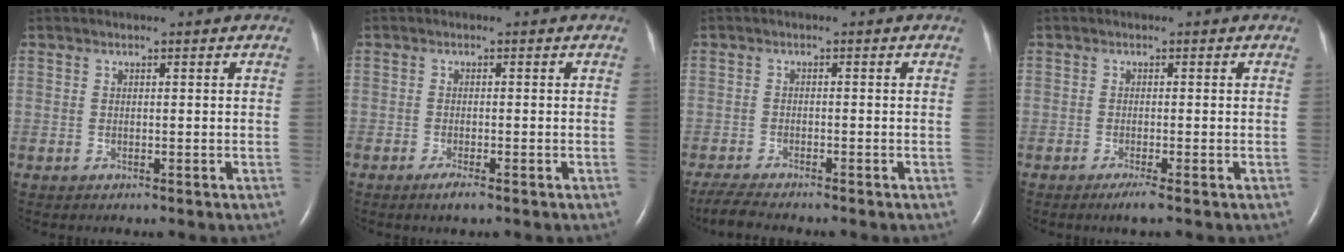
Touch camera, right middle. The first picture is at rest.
{"total": 2.0, "force": [-1.4, 0.2, 1.4], "torque": [-0.033, -0.005, -0.025]}
{"total": 5.2, "force": [-4.6, 0.3, 2.3], "torque": [-0.047, -0.020, -0.079]}
{"total": 1.8, "force": [-1.2, -0.2, 1.3], "torque": [-0.029, -0.005, -0.024]}